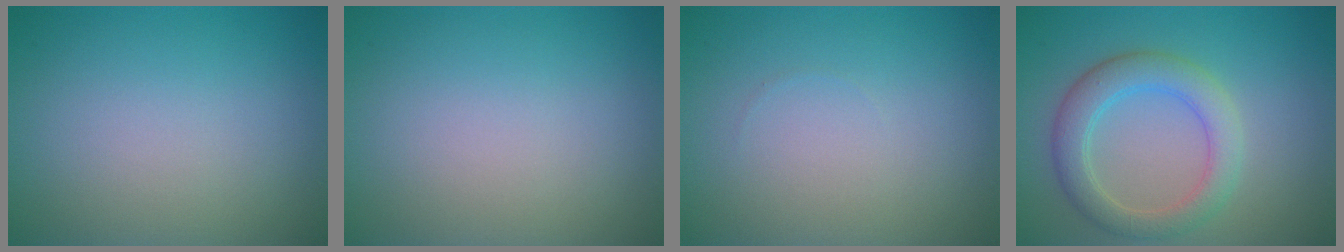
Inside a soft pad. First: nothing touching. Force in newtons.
{"total": 0.0}
{"total": 0.0}
{"total": 4.1, "press": 4.1, "slide": 0.2}